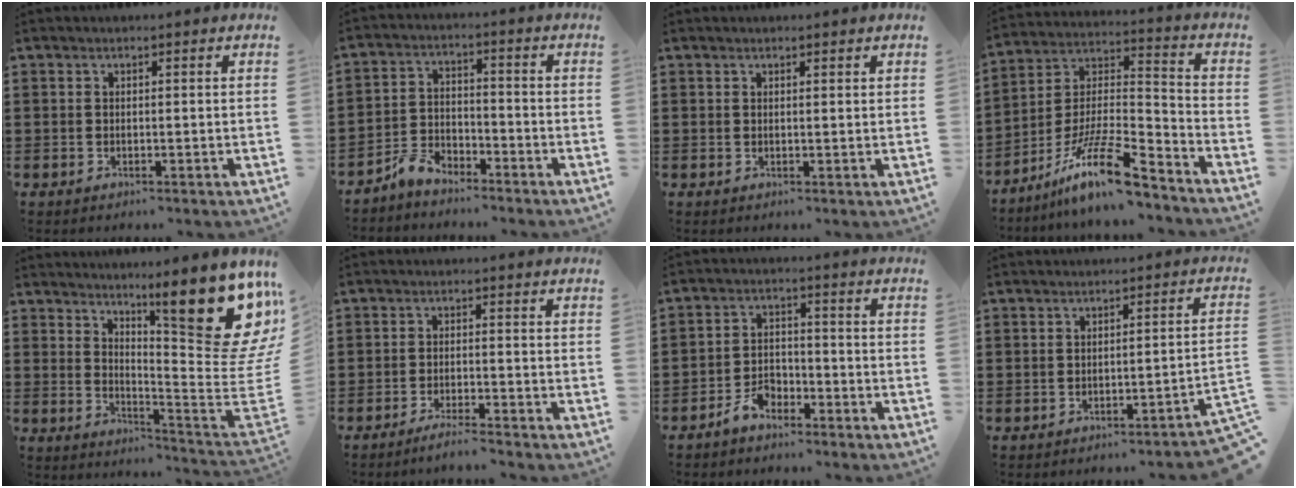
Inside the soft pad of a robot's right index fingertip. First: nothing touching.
{"total": 4.3, "force": [-4.0, 1.5, 0.9], "torque": [-0.025, 0.014, -0.081]}
{"total": 0.6, "force": [0.5, 0.0, 0.3], "torque": [-0.008, -0.001, 0.010]}
{"total": 14.4, "force": [-10.4, 2.5, 9.6], "torque": [-0.184, 0.023, -0.191]}
{"total": 16.4, "force": [9.9, 4.2, 12.4], "torque": [-0.182, -0.080, 0.161]}
{"total": 2.4, "force": [-2.1, -0.4, 1.1], "torque": [-0.019, -0.002, -0.039]}
{"total": 4.0, "force": [-3.2, 1.9, 1.4], "torque": [-0.034, 0.012, -0.066]}
{"total": 2.4, "force": [-2.0, -0.4, 1.4], "torque": [-0.026, -0.005, -0.041]}